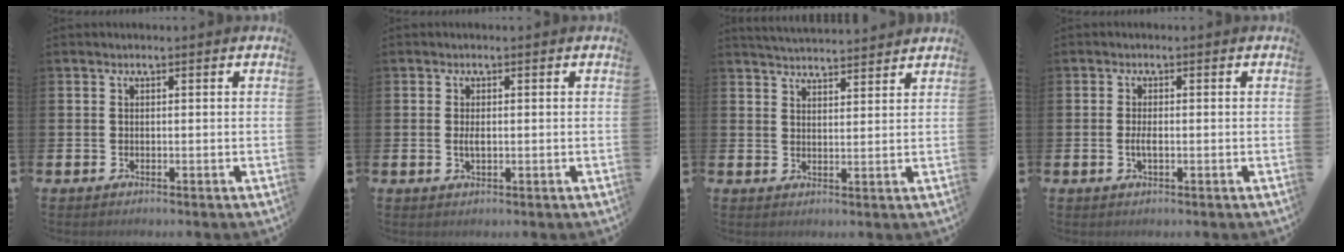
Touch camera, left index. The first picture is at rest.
{"total": 1.6, "force": [0.1, 0.7, 1.5], "torque": [-0.027, 0.002, -0.001]}
{"total": 4.1, "force": [4.1, 0.1, 0.0], "torque": [-0.011, -0.023, 0.074]}
{"total": 1.6, "force": [-0.2, 0.6, 1.5], "torque": [-0.026, -0.001, -0.005]}